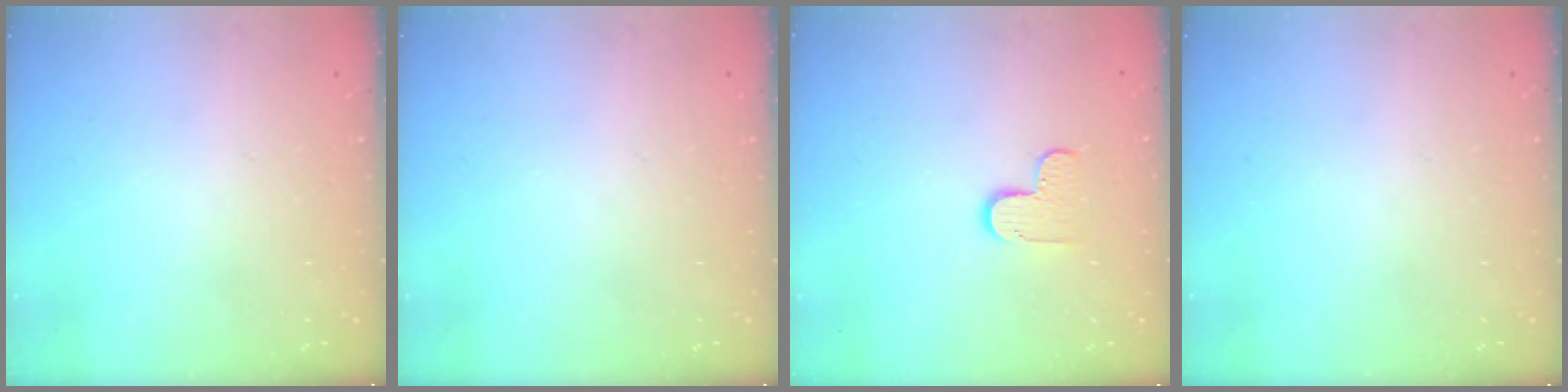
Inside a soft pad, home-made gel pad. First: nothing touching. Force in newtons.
{"total": 0.0}
{"total": 6.1, "press": 6.1, "slide": 0.4}
{"total": 0.0}